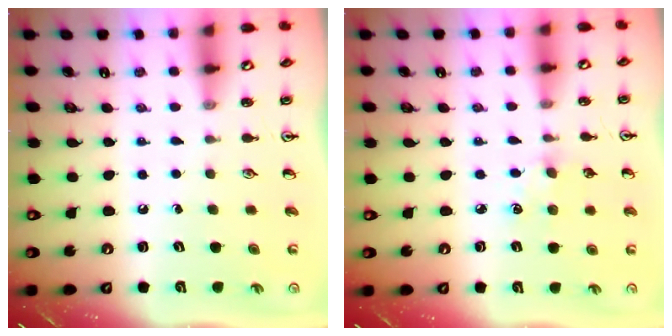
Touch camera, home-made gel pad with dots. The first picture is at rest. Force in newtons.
{"total": 5.4, "press": 5.4, "slide": 0.7}